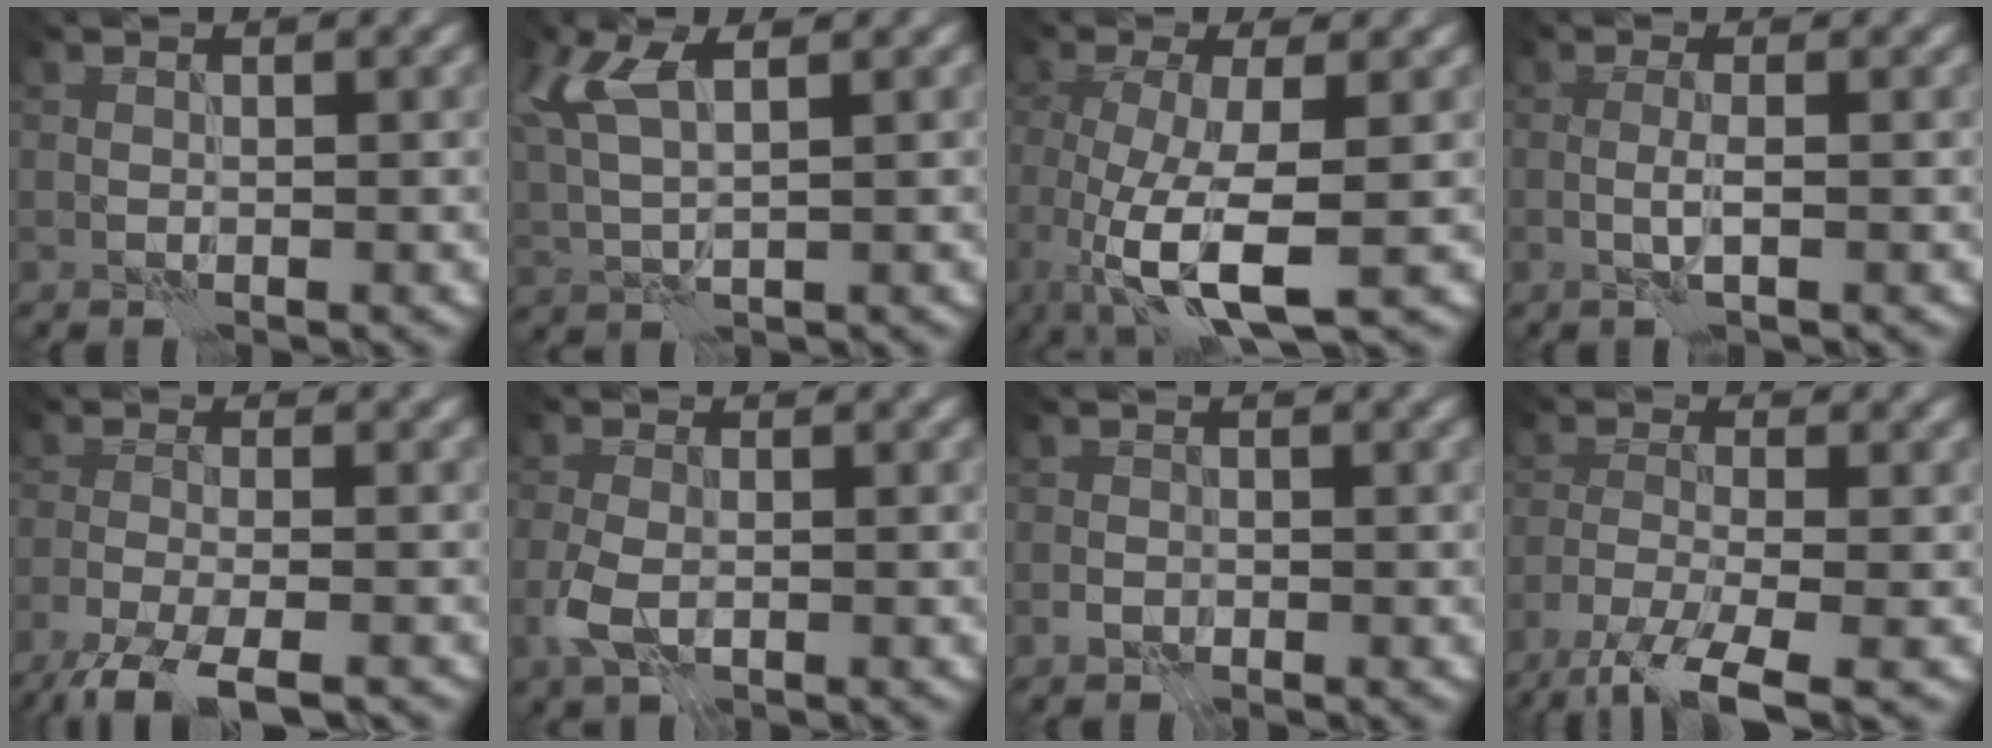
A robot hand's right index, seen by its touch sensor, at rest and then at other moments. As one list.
[{"total": 5.3, "force": [2.0, 1.9, 4.5], "torque": [-0.111, 0.012, 0.042]}, {"total": 7.4, "force": [-1.9, 2.3, 6.8], "torque": [-0.140, -0.016, -0.035]}, {"total": 1.6, "force": [-0.3, 0.1, 1.5], "torque": [-0.032, 0.002, -0.011]}, {"total": 6.1, "force": [-4.7, 1.4, 3.7], "torque": [-0.065, -0.016, -0.092]}, {"total": 2.9, "force": [-0.9, 1.8, 2.2], "torque": [-0.058, -0.006, -0.020]}, {"total": 0.9, "force": [-0.6, 0.7, 0.3], "torque": [-0.002, 0.000, -0.012]}, {"total": 6.7, "force": [-4.7, 1.5, 4.6], "torque": [-0.086, -0.010, -0.095]}]